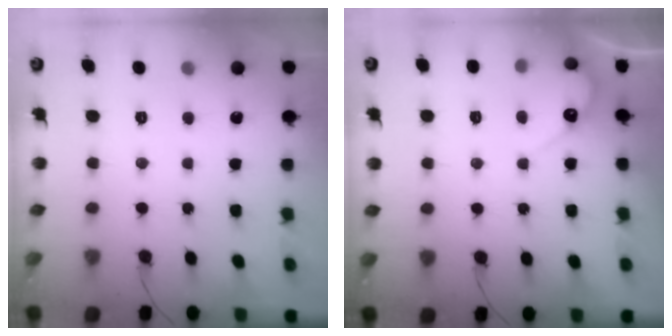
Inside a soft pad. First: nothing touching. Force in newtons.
{"total": 4.8, "press": 4.8, "slide": 0.3}